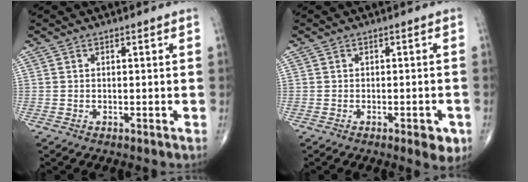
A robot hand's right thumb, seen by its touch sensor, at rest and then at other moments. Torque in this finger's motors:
{"motor_torque": [0.78, 1.02, 0.32, -0.48, 0.13]}